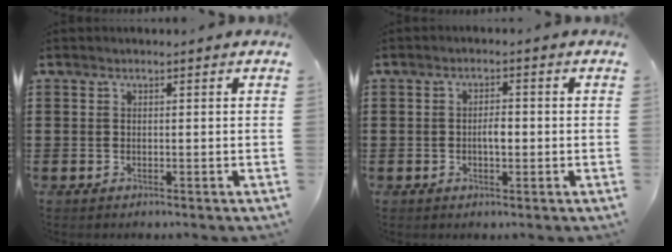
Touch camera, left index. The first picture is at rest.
{"total": 2.5, "force": [-0.3, 1.0, 2.3], "torque": [-0.036, 0.001, -0.009]}